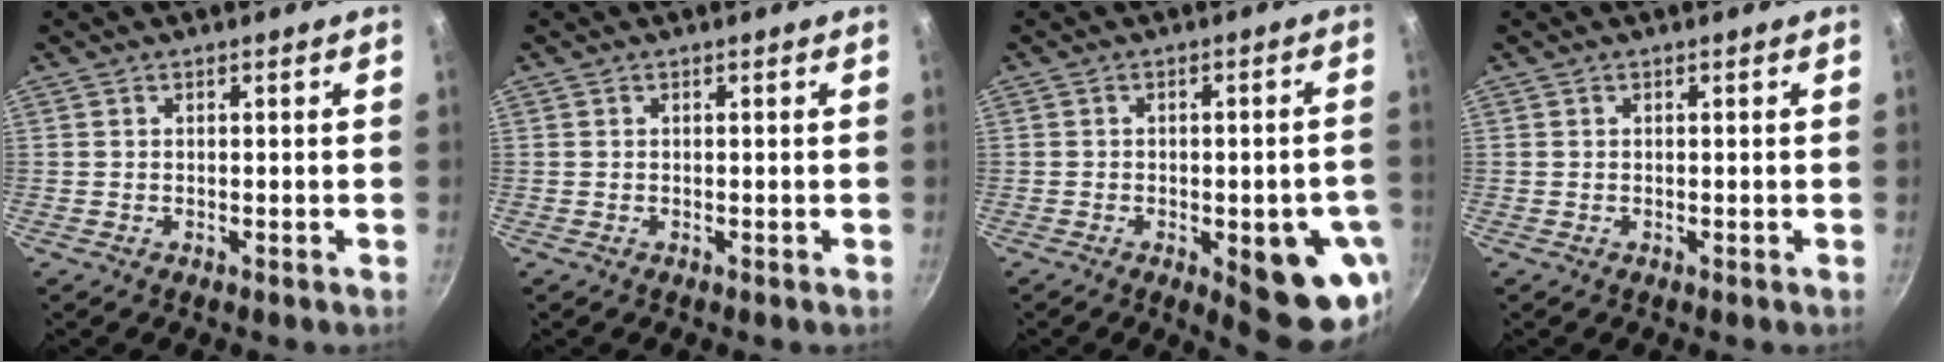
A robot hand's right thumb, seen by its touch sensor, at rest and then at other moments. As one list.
[{"total": 0.0}, {"total": 14.3, "force": [-4.6, 5.4, 12.4], "torque": [-0.108, 0.008, -0.054]}, {"total": 0.0}]